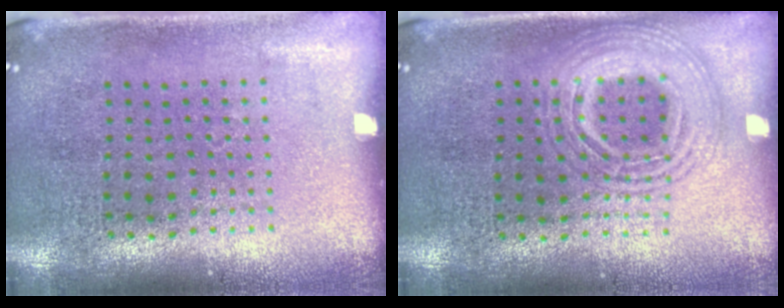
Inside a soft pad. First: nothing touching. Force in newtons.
{"total": 2.6, "press": 2.6, "slide": 0.3}